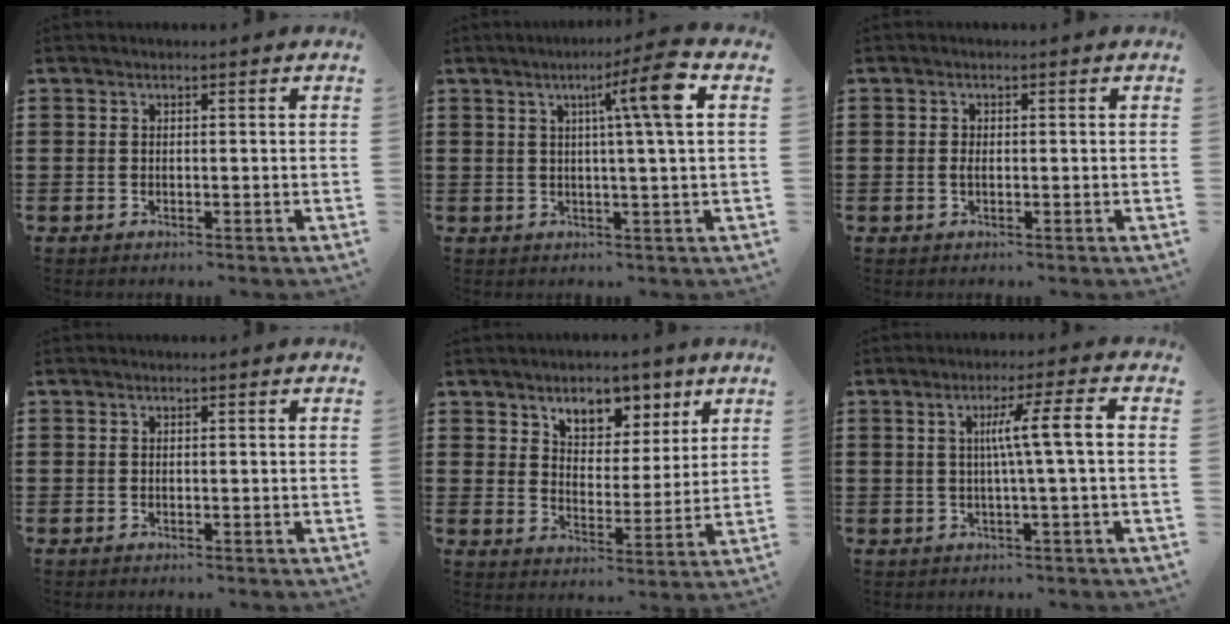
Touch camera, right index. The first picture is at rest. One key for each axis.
{"total": 8.7, "fx": 2.7, "fy": -0.3, "fz": 8.3, "tx": -0.138, "ty": -0.002, "tz": 0.030}
{"total": 0.9, "fx": -0.1, "fy": 0.5, "fz": 0.8, "tx": -0.018, "ty": 0.000, "tz": -0.003}
{"total": 0.0}
{"total": 6.4, "fx": 4.8, "fy": 3.7, "fz": 2.1, "tx": -0.053, "ty": -0.012, "tz": 0.083}
{"total": 6.9, "fx": 0.4, "fy": -0.2, "fz": 6.9, "tx": -0.128, "ty": 0.002, "tz": -0.003}